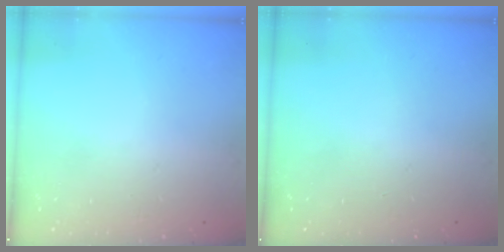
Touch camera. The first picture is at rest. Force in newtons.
{"total": 0.0}